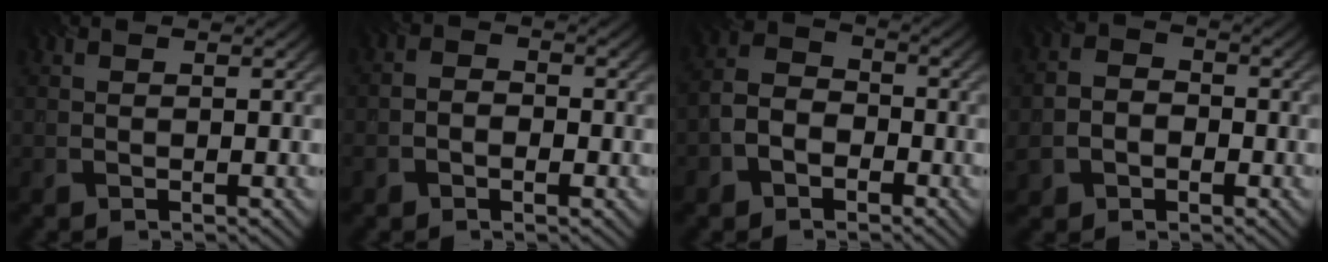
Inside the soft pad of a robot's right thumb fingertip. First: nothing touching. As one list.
[{"total": 2.7, "force": [-1.1, 1.6, 1.8], "torque": [-0.025, 0.003, -0.027]}, {"total": 4.7, "force": [-2.3, 3.4, 2.4], "torque": [-0.054, 0.003, -0.056]}, {"total": 4.8, "force": [-1.7, 3.9, 2.2], "torque": [-0.048, -0.011, -0.041]}]